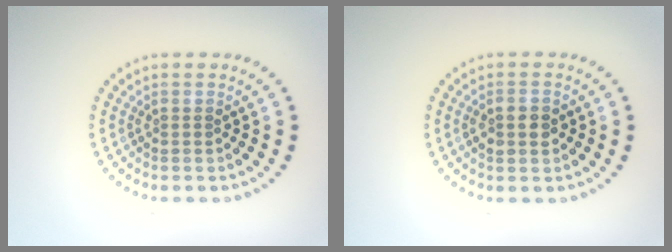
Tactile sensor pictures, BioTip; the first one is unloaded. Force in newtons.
{"total": 1.9, "press": 1.9, "slide": 0.2}